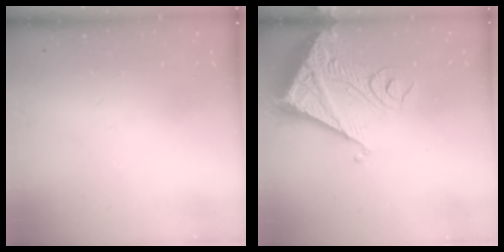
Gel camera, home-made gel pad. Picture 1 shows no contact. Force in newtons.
{"total": 13.8, "press": 13.7, "slide": 1.9}